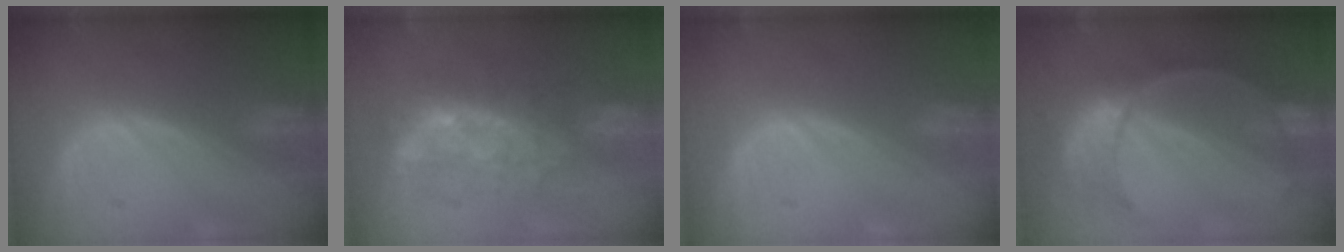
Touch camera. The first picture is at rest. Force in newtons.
{"total": 8.7, "press": 7.5, "slide": 4.3}
{"total": 0.0}
{"total": 8.8, "press": 8.3, "slide": 2.8}